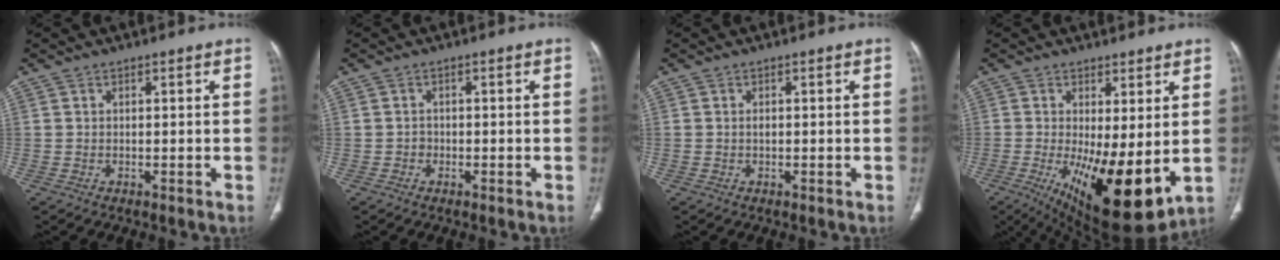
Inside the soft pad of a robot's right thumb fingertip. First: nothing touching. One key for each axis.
{"total": 0.9, "fx": -0.4, "fy": 0.8, "fz": 0.2, "tx": 0.004, "ty": 0.005, "tz": -0.011}
{"total": 0.6, "fx": 0.0, "fy": 0.4, "fz": 0.5, "tx": -0.009, "ty": 0.001, "tz": 0.001}
{"total": 15.9, "fx": -2.3, "fy": 5.6, "fz": 14.7, "tx": -0.239, "ty": -0.036, "tz": -0.014}